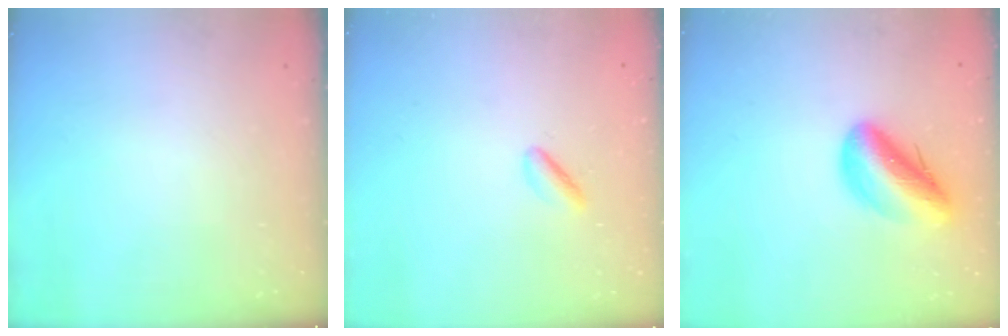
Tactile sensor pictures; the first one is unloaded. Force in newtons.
{"total": 2.5, "press": 2.4, "slide": 0.6}
{"total": 12.2, "press": 11.9, "slide": 2.3}